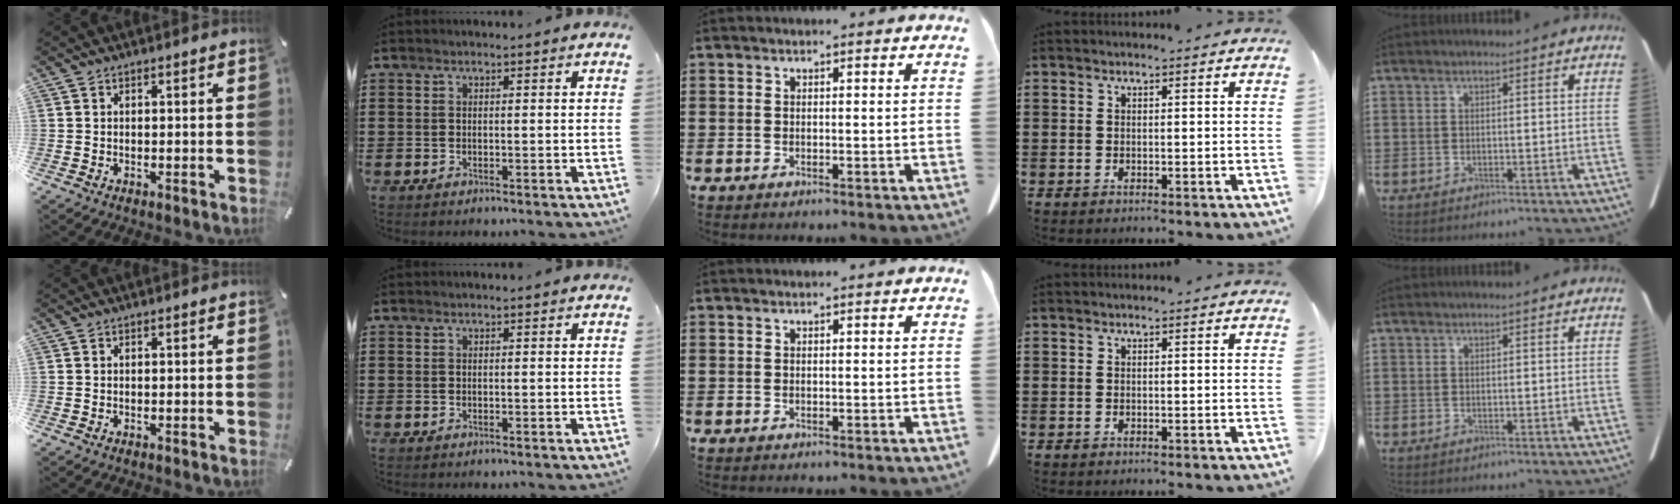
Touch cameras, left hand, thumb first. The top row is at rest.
{}